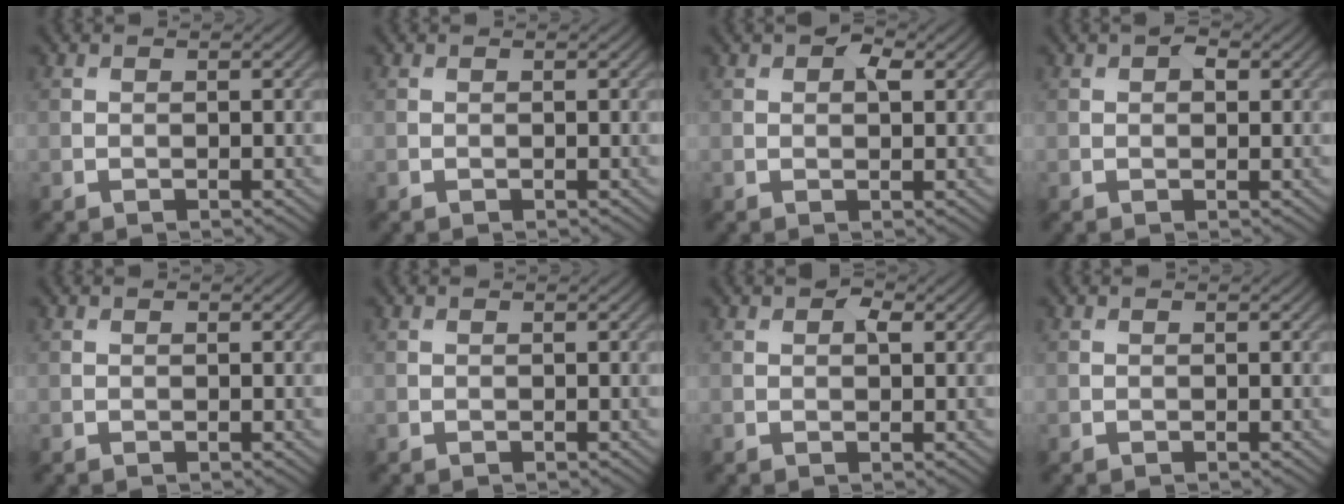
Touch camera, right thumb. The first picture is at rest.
{"total": 0.0}
{"total": 2.6, "force": [1.2, 1.4, 1.8], "torque": [-0.028, 0.002, 0.017]}
{"total": 1.7, "force": [0.7, 1.0, 1.2], "torque": [-0.015, 0.003, 0.008]}
{"total": 0.0}
{"total": 0.0}
{"total": 1.9, "force": [0.8, 1.0, 1.3], "torque": [-0.020, 0.002, 0.012]}
{"total": 0.0}